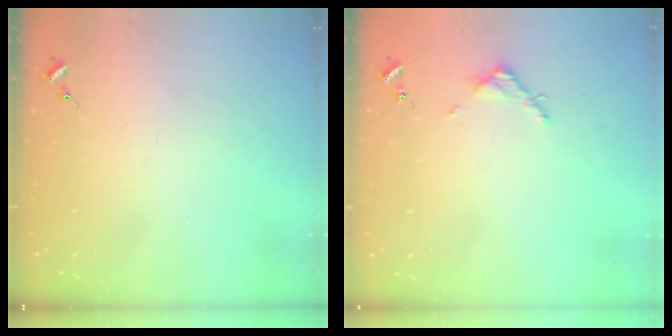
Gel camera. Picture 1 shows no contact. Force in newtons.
{"total": 3.1, "press": 3.1, "slide": 0.4}